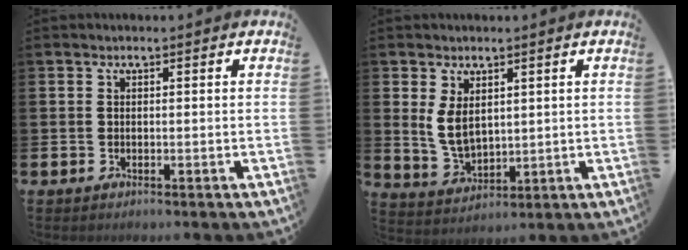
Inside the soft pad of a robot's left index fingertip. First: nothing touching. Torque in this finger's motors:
{"motor_torque": [0.27, 0.04, 0.31, 0.13]}